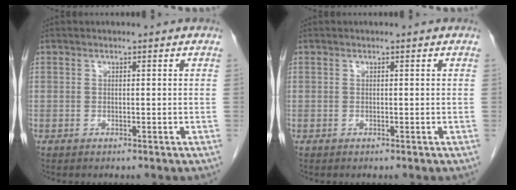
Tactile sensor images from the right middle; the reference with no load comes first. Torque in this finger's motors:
{"motor_torque": [0.00, 0.00, 0.00, 0.00]}